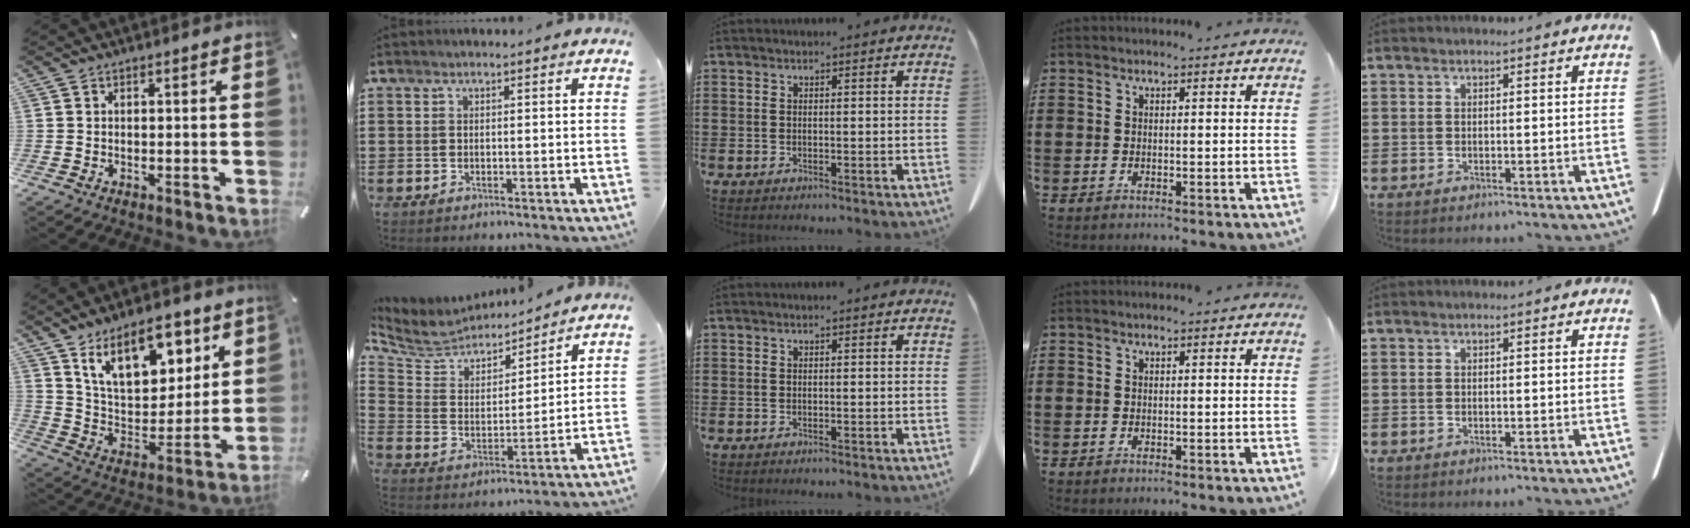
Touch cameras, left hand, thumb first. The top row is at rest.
{"thumb": {"total": 16.7, "force": [10.3, 9.5, 9.1], "torque": [-0.147, -0.050, 0.187]}, "index": {"total": 6.4, "force": [6.0, 2.4, 0.6], "torque": [-0.054, -0.040, 0.102]}}